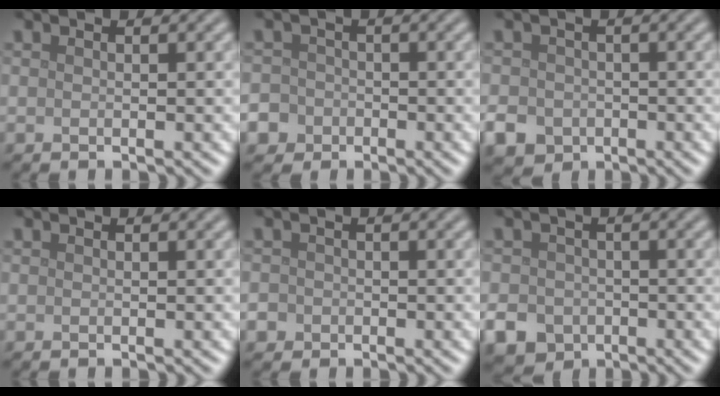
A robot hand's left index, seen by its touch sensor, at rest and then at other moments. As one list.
[{"total": 5.0, "force": [-2.6, 4.2, 0.8], "torque": [-0.008, -0.008, -0.062]}, {"total": 3.6, "force": [-1.6, 3.0, 1.2], "torque": [-0.024, -0.006, -0.036]}, {"total": 0.0}, {"total": 2.0, "force": [-1.0, 1.7, 0.4], "torque": [0.002, 0.002, -0.019]}, {"total": 5.4, "force": [-2.7, 4.4, 1.7], "torque": [-0.029, -0.015, -0.054]}]